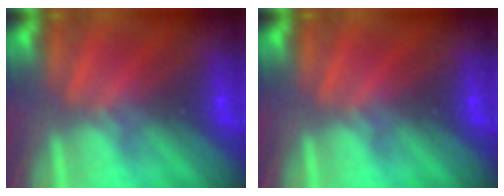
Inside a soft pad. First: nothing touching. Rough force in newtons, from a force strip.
{"total": 0.0}